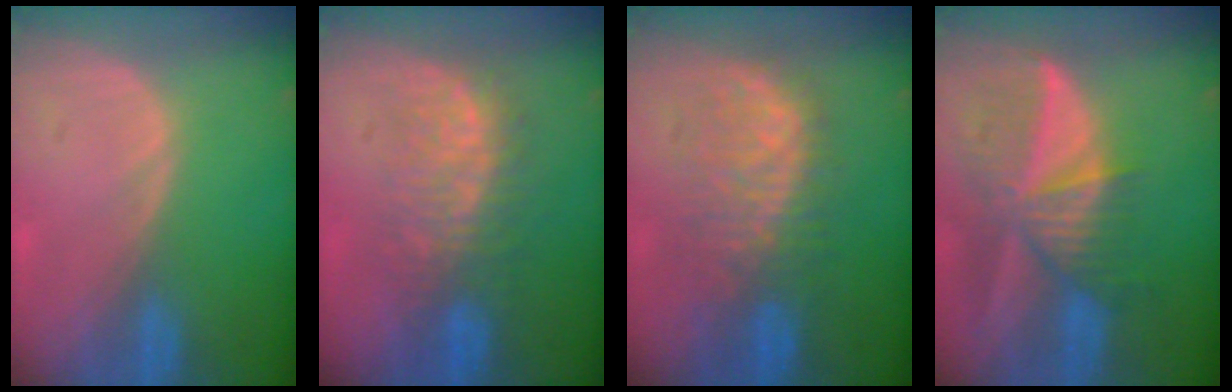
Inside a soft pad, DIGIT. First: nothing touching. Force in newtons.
{"total": 7.6, "press": 7.4, "slide": 1.3}
{"total": 8.9, "press": 8.6, "slide": 2.1}
{"total": 9.8, "press": 8.6, "slide": 4.6}